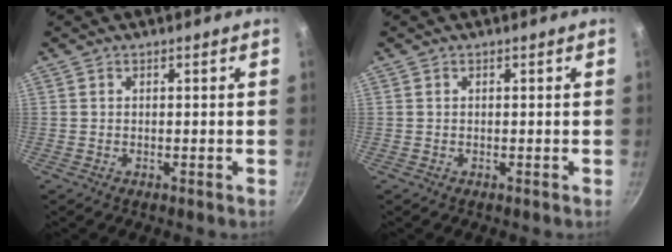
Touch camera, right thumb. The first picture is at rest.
{"total": 0.0}